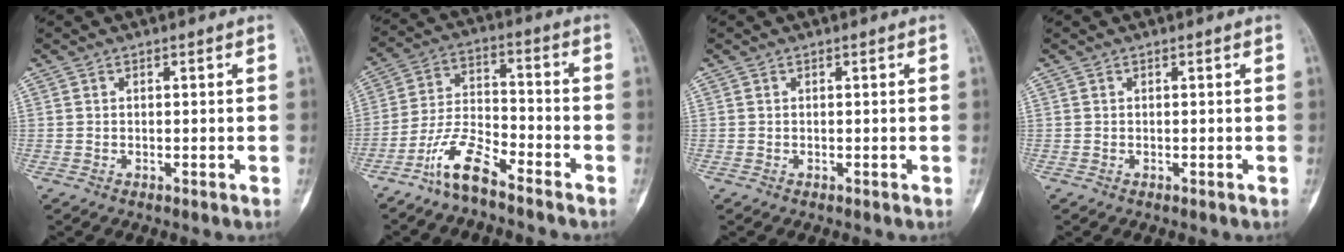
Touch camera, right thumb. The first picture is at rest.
{"total": 9.0, "force": [-6.8, 2.4, 5.4], "torque": [-0.116, 0.052, -0.139]}
{"total": 0.0}
{"total": 0.0}